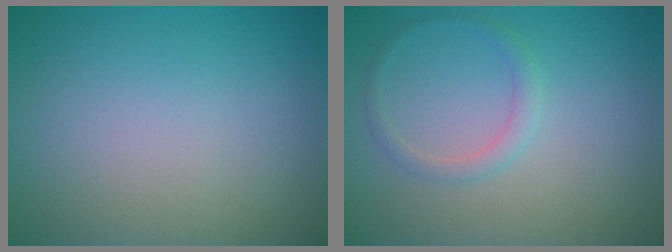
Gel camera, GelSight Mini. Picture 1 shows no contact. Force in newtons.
{"total": 1.3, "press": 1.3, "slide": 0.1}